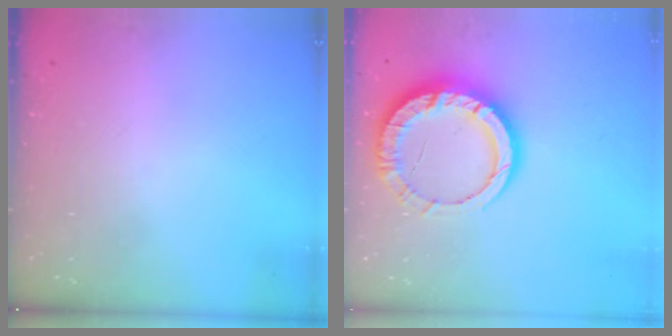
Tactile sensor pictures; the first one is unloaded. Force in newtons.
{"total": 15.2, "press": 15.2, "slide": 1.4}